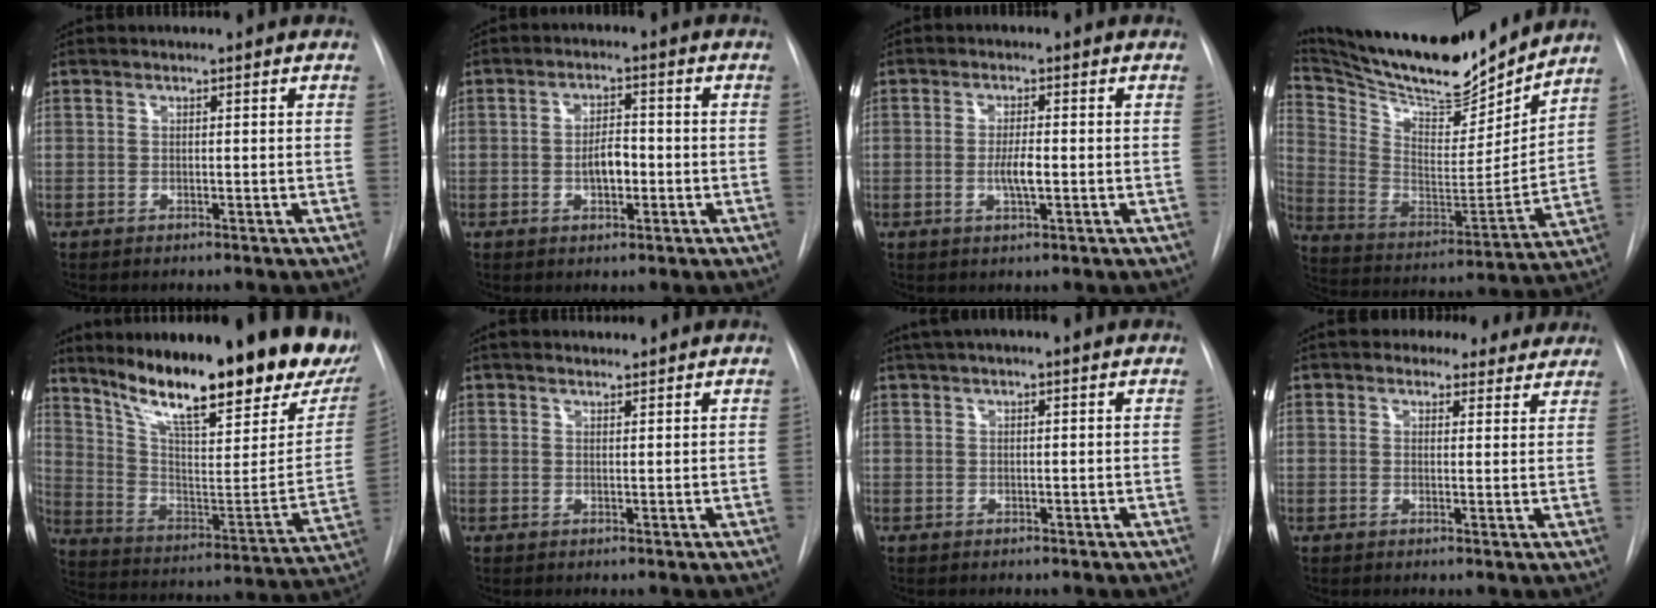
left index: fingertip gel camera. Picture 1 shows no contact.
{"total": 3.9, "force": [-0.8, 1.8, 3.3], "torque": [-0.055, 0.006, -0.012]}
{"total": 3.2, "force": [-0.5, 0.5, 3.1], "torque": [-0.061, -0.003, -0.008]}
{"total": 22.0, "force": [20.2, 3.8, 7.9], "torque": [-0.154, -0.025, 0.327]}
{"total": 28.7, "force": [21.4, 5.7, 18.3], "torque": [-0.285, -0.052, 0.309]}
{"total": 4.5, "force": [4.1, 0.9, 1.6], "torque": [-0.019, 0.026, 0.065]}
{"total": 3.8, "force": [2.7, 0.3, 2.7], "torque": [-0.047, 0.033, 0.047]}
{"total": 7.9, "force": [6.9, 3.6, 1.0], "torque": [0.015, 0.010, 0.067]}